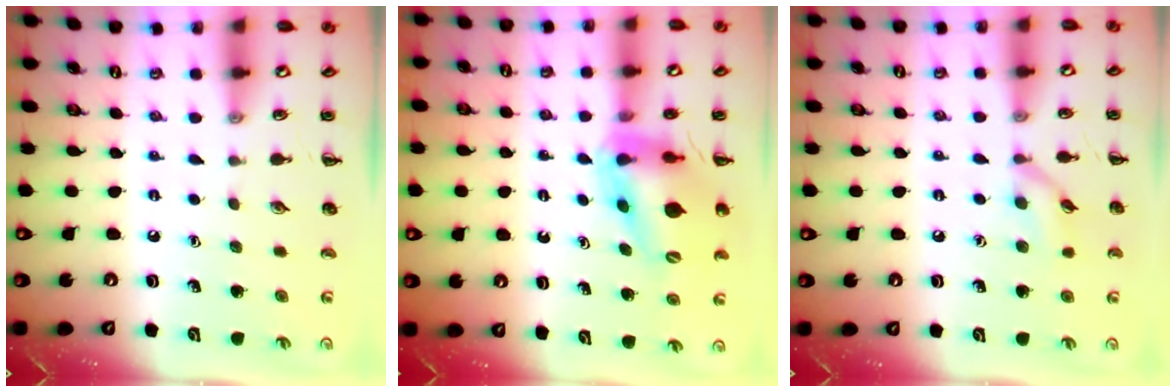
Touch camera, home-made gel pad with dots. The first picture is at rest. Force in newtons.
{"total": 14.3, "press": 13.8, "slide": 4.0}
{"total": 7.8, "press": 7.8, "slide": 0.8}